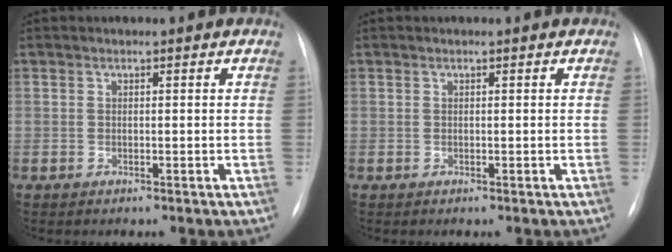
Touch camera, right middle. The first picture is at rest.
{"total": 0.0}